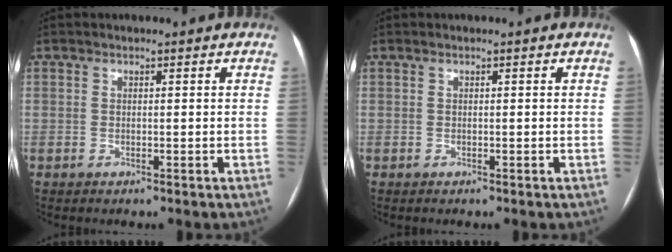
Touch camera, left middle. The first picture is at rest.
{"total": 0.0}